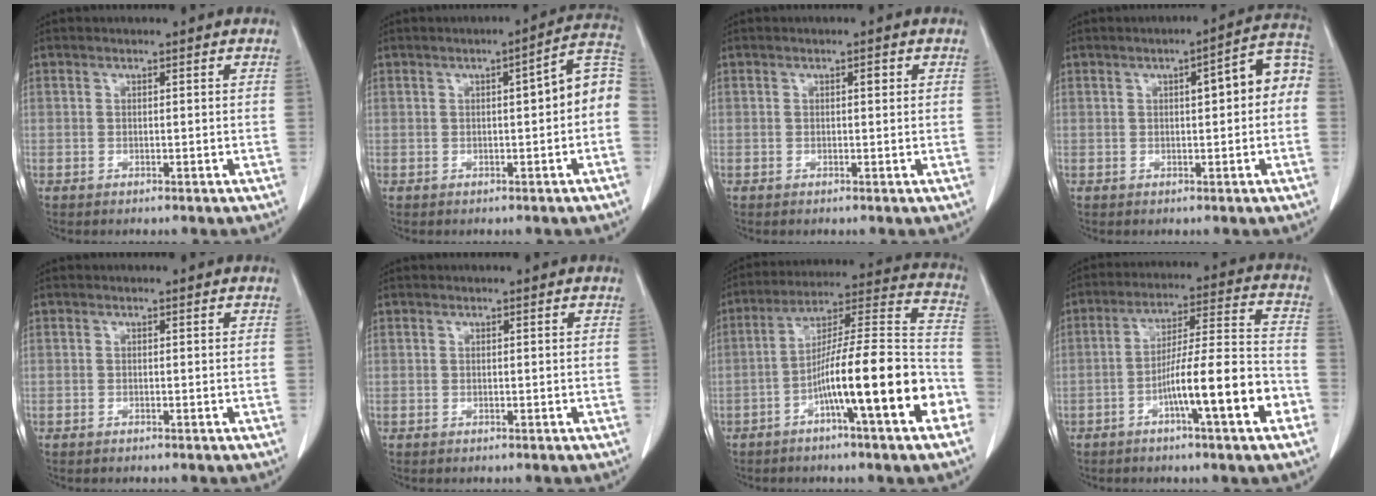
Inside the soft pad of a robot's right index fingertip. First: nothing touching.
{"total": 6.8, "force": [-0.1, 1.0, 6.8], "torque": [-0.081, 0.025, -0.008]}
{"total": 0.9, "force": [0.3, 0.3, 0.7], "torque": [-0.009, 0.002, 0.003]}
{"total": 7.4, "force": [0.7, 1.6, 7.2], "torque": [-0.090, 0.031, 0.003]}
{"total": 0.0}
{"total": 0.0}
{"total": 18.2, "force": [-7.0, 0.9, 16.8], "torque": [-0.256, 0.014, -0.116]}
{"total": 13.3, "force": [-5.4, 0.5, 12.1], "torque": [-0.196, 0.011, -0.088]}